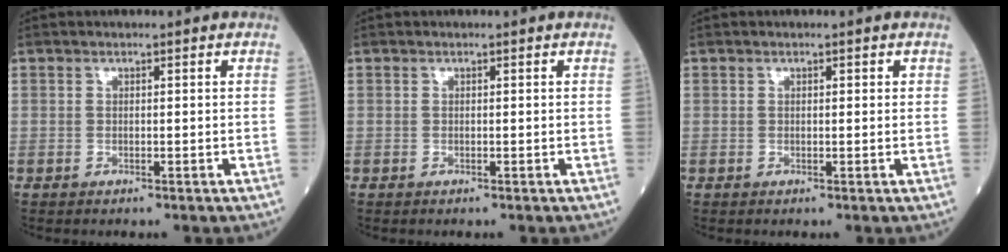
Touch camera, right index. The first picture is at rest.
{"total": 0.0}
{"total": 0.8, "force": [0.3, 0.4, 0.6], "torque": [-0.007, 0.001, 0.003]}